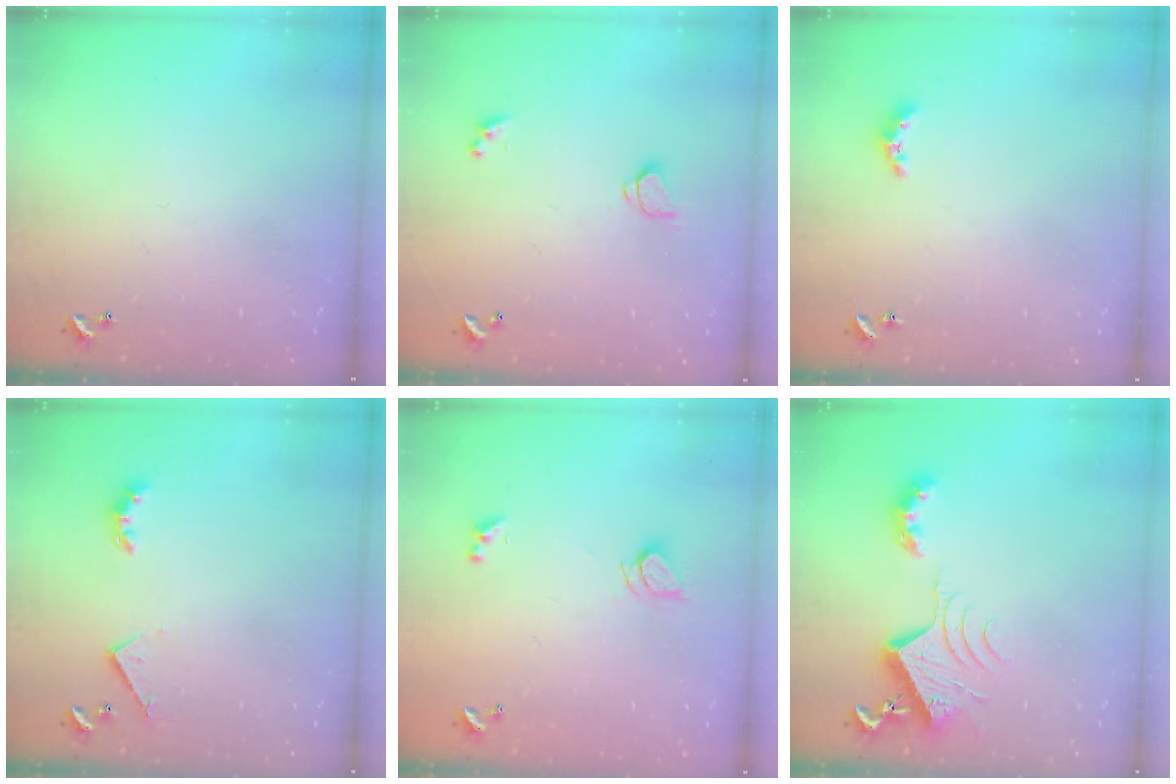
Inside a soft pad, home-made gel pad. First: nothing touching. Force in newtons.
{"total": 1.6, "press": 1.5, "slide": 0.4}
{"total": 3.3, "press": 3.3, "slide": 0.6}
{"total": 3.5, "press": 3.4, "slide": 0.7}
{"total": 2.3, "press": 2.3, "slide": 0.2}
{"total": 9.5, "press": 9.4, "slide": 1.1}